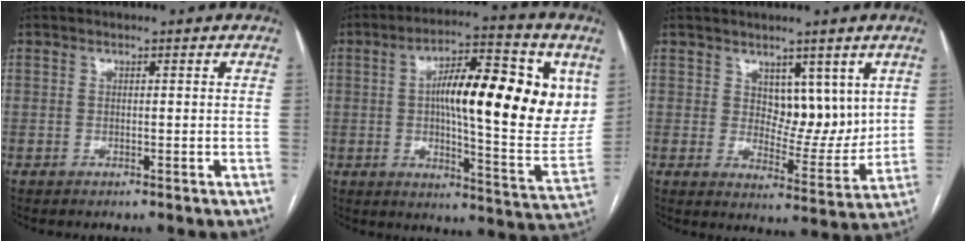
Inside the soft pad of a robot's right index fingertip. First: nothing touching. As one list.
[{"total": 22.5, "force": [5.2, 5.1, 21.3], "torque": [-0.293, 0.021, 0.073]}, {"total": 7.9, "force": [3.3, 4.3, 5.7], "torque": [-0.074, -0.004, 0.062]}]